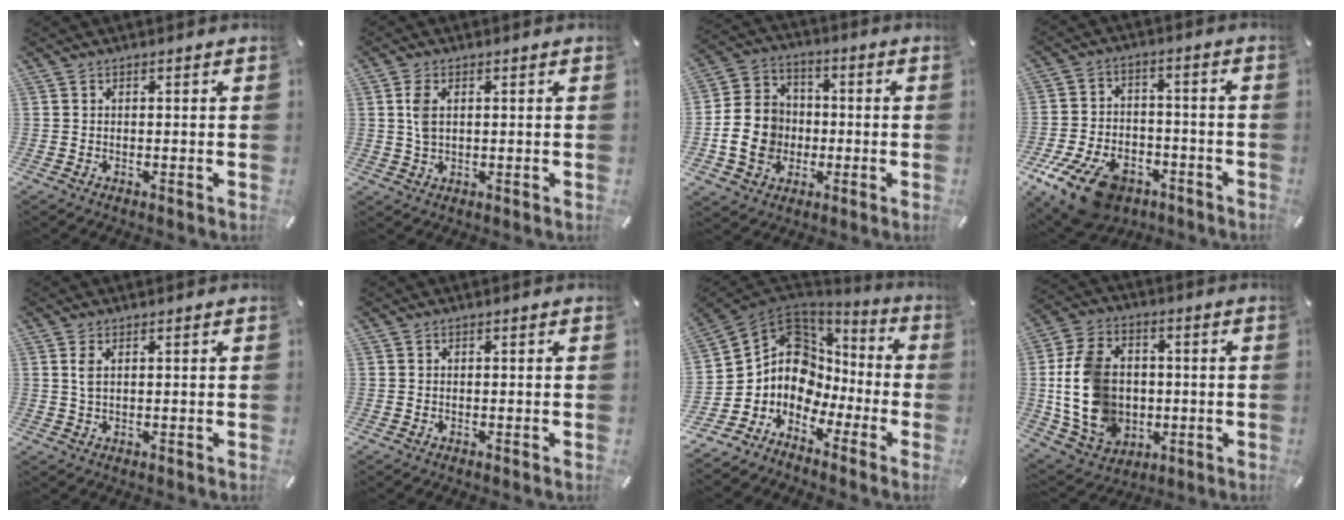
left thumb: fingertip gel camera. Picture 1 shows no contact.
{"total": 3.9, "force": [0.8, 2.1, 3.1], "torque": [-0.082, 0.002, 0.008]}
{"total": 11.6, "force": [-2.9, 10.3, 4.4], "torque": [-0.100, 0.031, -0.049]}
{"total": 15.2, "force": [-9.2, 8.5, 8.5], "torque": [-0.155, 0.062, -0.153]}
{"total": 2.3, "force": [0.7, 0.8, 2.1], "torque": [-0.043, 0.005, 0.011]}
{"total": 0.0}
{"total": 9.5, "force": [-0.4, 8.8, 3.5], "torque": [-0.093, -0.028, -0.005]}
{"total": 15.9, "force": [-0.7, 12.8, 9.5], "torque": [-0.218, 0.014, -0.009]}